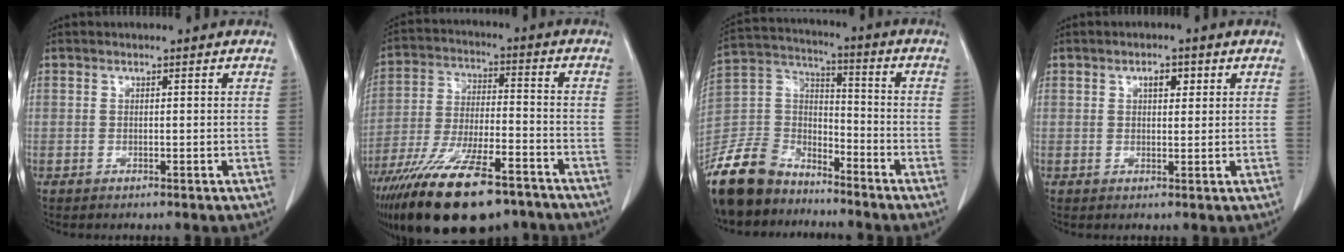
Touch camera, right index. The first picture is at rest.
{"total": 22.6, "force": [-15.9, 6.5, 14.7], "torque": [-0.274, -0.028, -0.268]}
{"total": 16.2, "force": [-13.2, 7.5, 5.5], "torque": [-0.131, 0.018, -0.250]}
{"total": 3.0, "force": [1.2, 1.6, 2.2], "torque": [-0.039, 0.005, 0.019]}